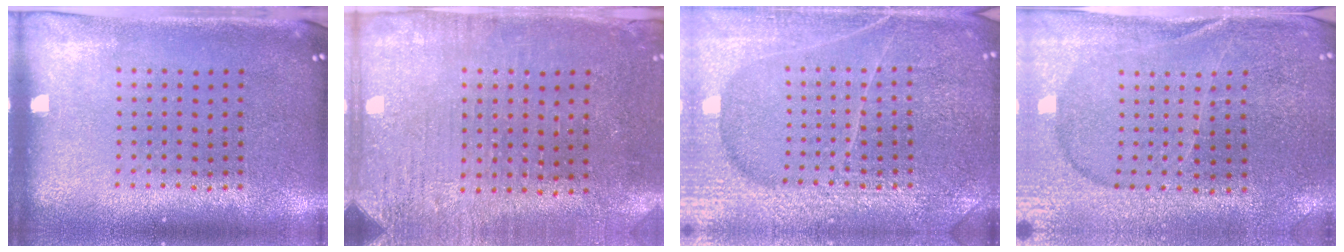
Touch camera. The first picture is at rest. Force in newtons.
{"total": 3.1, "press": 2.7, "slide": 1.4}
{"total": 6.6, "press": 6.5, "slide": 0.8}
{"total": 1.5, "press": 1.5, "slide": 0.2}